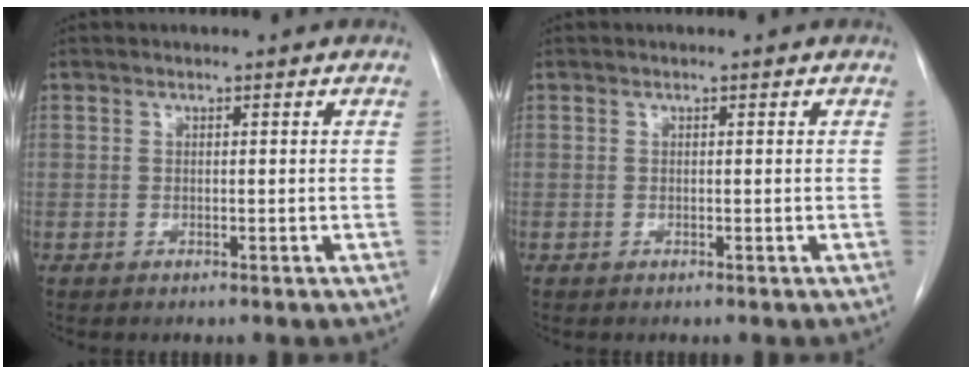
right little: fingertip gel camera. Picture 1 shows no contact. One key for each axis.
{"total": 0.0}